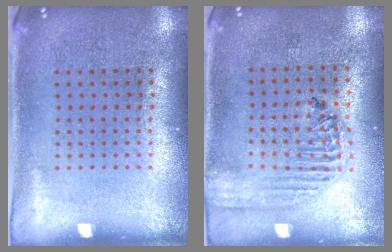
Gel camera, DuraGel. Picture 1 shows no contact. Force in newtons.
{"total": 1.8, "press": 1.7, "slide": 0.7}